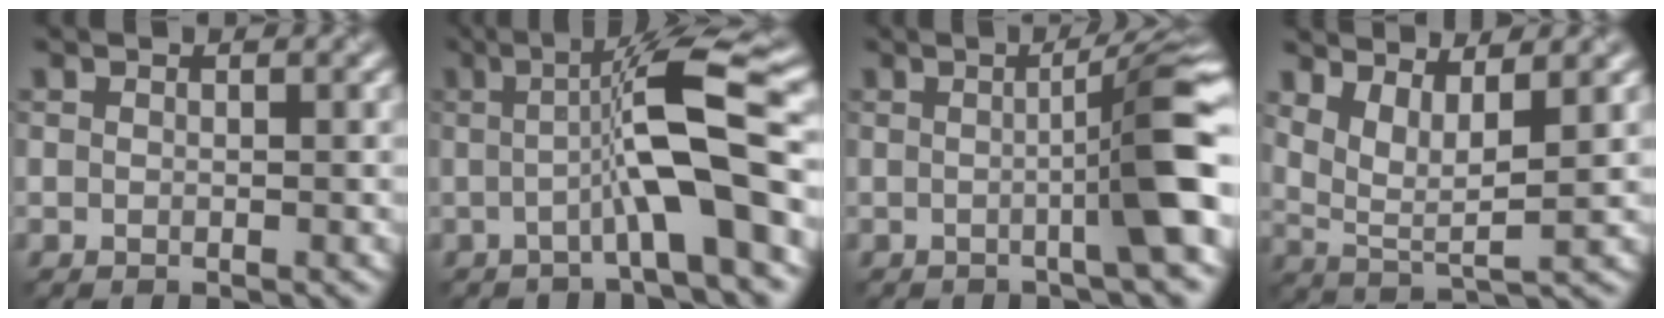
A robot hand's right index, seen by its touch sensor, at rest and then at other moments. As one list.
[{"total": 7.7, "force": [-1.1, 0.9, 7.6], "torque": [-0.111, 0.015, -0.018]}, {"total": 6.8, "force": [-0.7, 0.7, 6.8], "torque": [-0.085, 0.011, -0.007]}, {"total": 3.6, "force": [2.1, 0.9, 2.8], "torque": [-0.061, 0.000, 0.053]}]